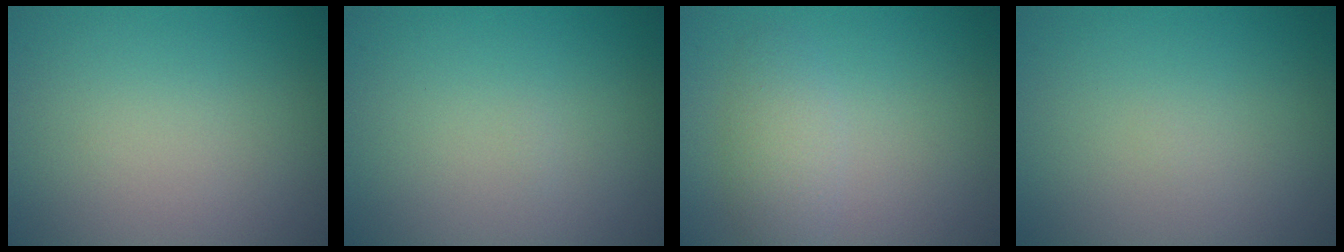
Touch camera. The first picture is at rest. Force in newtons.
{"total": 0.0}
{"total": 2.4, "press": 2.4, "slide": 0.1}
{"total": 0.0}